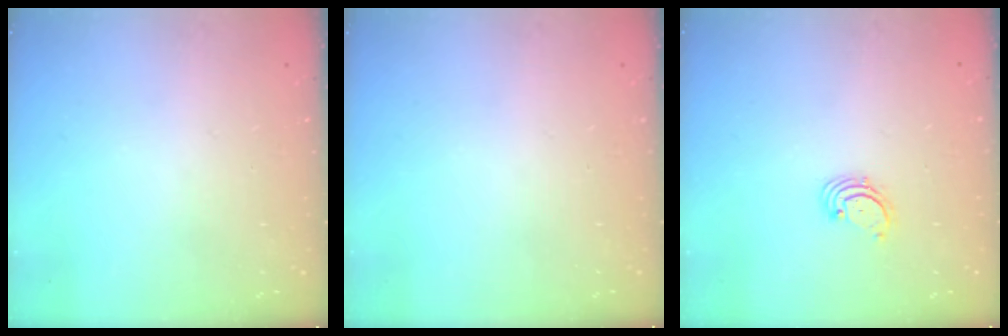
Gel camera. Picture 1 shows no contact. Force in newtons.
{"total": 0.0}
{"total": 1.7, "press": 1.7, "slide": 0.2}